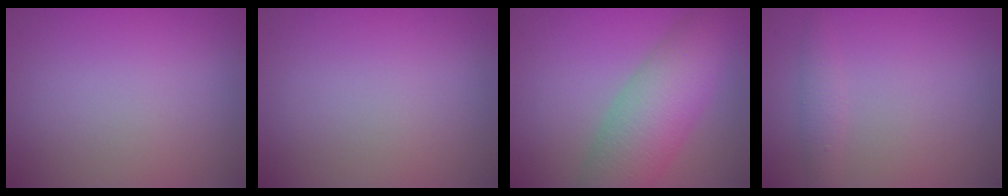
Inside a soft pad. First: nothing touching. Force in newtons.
{"total": 0.0}
{"total": 7.8, "press": 7.8, "slide": 0.3}
{"total": 1.4, "press": 1.4, "slide": 0.1}